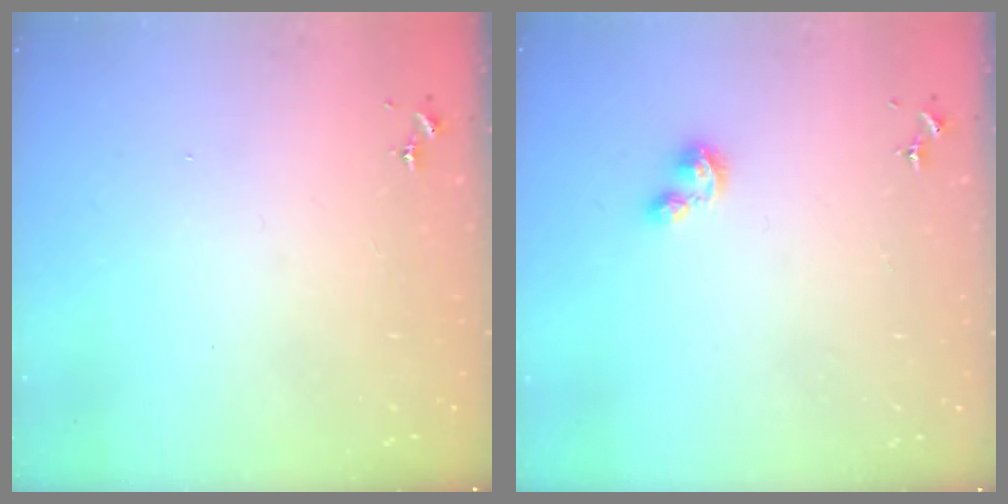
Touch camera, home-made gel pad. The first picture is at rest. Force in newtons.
{"total": 2.3, "press": 2.3, "slide": 0.4}